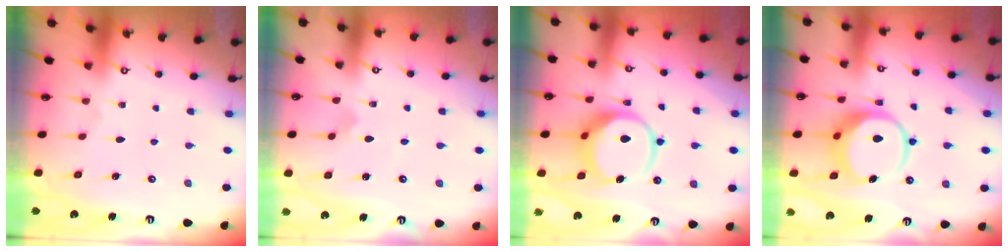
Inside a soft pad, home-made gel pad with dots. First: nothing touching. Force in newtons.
{"total": 2.0, "press": 2.0, "slide": 0.1}
{"total": 11.6, "press": 11.5, "slide": 1.5}
{"total": 10.5, "press": 10.5, "slide": 1.3}